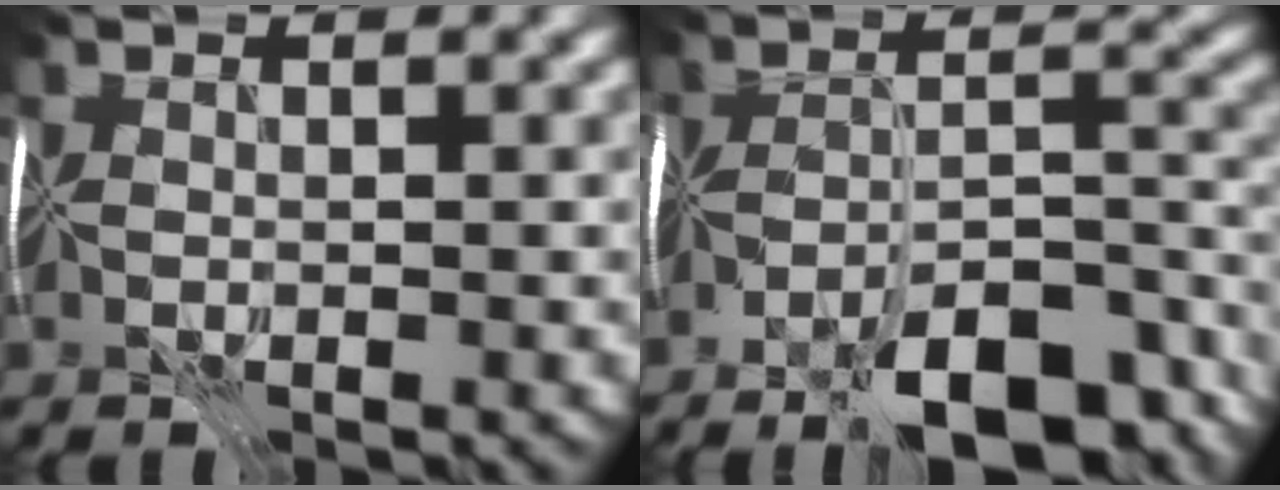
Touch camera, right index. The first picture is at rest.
{"total": 10.3, "force": [-7.4, 2.8, 6.7], "torque": [-0.096, 0.005, -0.127]}